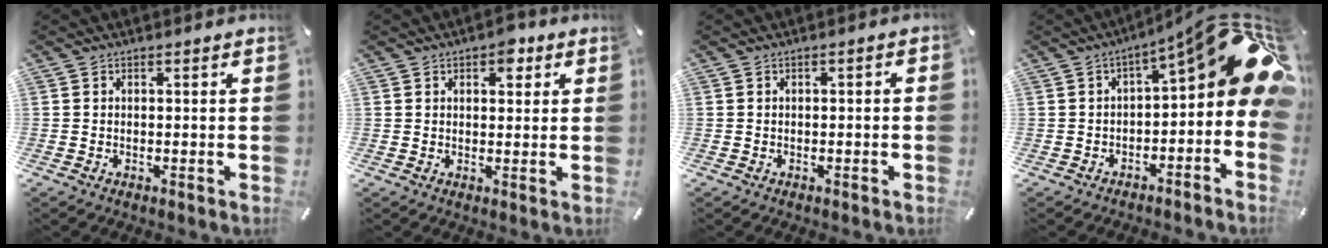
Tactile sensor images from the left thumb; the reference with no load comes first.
{"total": 4.1, "force": [2.3, 2.5, 2.3], "torque": [-0.011, -0.007, 0.032]}
{"total": 1.0, "force": [-0.6, 0.5, 0.7], "torque": [-0.012, 0.002, -0.011]}
{"total": 18.0, "force": [5.2, 6.3, 16.0], "torque": [-0.196, -0.037, 0.084]}